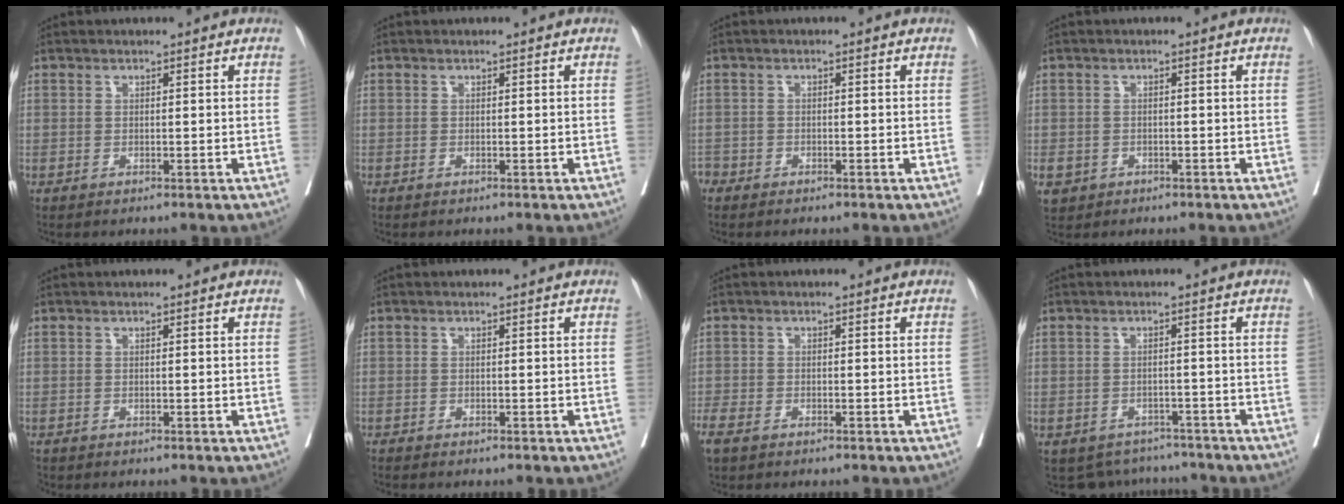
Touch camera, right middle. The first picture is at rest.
{"total": 0.0}
{"total": 2.1, "force": [-1.7, 1.2, 0.2], "torque": [-0.008, 0.002, -0.032]}
{"total": 4.3, "force": [-2.0, 3.7, 1.0], "torque": [-0.027, 0.002, -0.027]}
{"total": 0.8, "force": [-0.7, 0.4, 0.0], "torque": [-0.008, -0.002, -0.016]}
{"total": 1.1, "force": [-1.0, 0.1, 0.4], "torque": [-0.010, -0.002, -0.016]}
{"total": 3.6, "force": [-2.7, 1.5, 1.9], "torque": [-0.045, -0.008, -0.045]}
{"total": 6.3, "force": [-5.7, 2.7, -0.4], "torque": [0.015, 0.019, -0.071]}